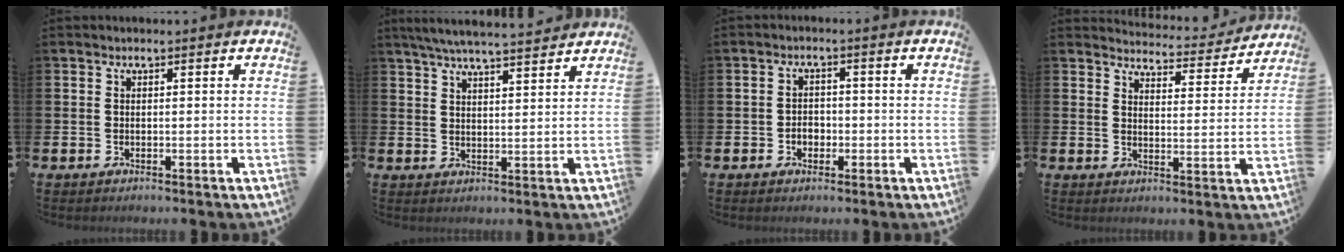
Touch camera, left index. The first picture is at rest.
{"total": 5.7, "force": [5.4, 0.2, 1.6], "torque": [-0.045, -0.023, 0.097]}
{"total": 2.2, "force": [-0.7, 1.7, 1.1], "torque": [-0.008, -0.001, -0.020]}
{"total": 4.2, "force": [4.2, 0.6, 0.4], "torque": [-0.012, -0.035, 0.069]}